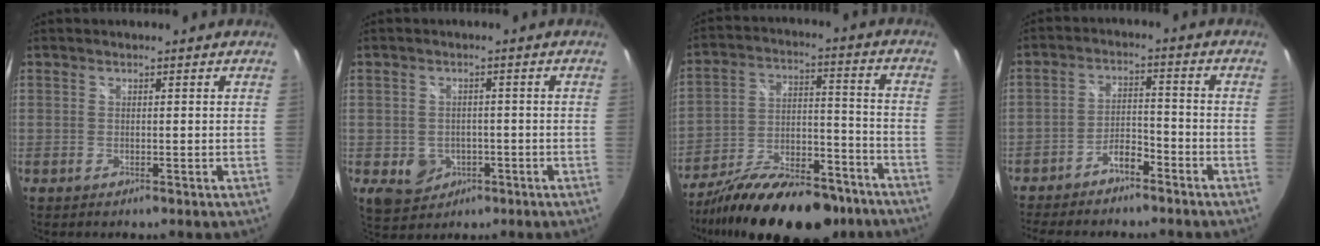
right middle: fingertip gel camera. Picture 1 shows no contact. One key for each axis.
{"total": 6.1, "fx": -2.1, "fy": 5.2, "fz": 2.5, "tx": -0.059, "ty": -0.001, "tz": -0.017}
{"total": 23.0, "fx": -17.4, "fy": 8.1, "fz": 12.7, "tx": -0.220, "ty": -0.014, "tz": -0.262}
{"total": 7.7, "fx": -6.5, "fy": 2.3, "fz": 3.6, "tx": -0.082, "ty": 0.014, "tz": -0.108}